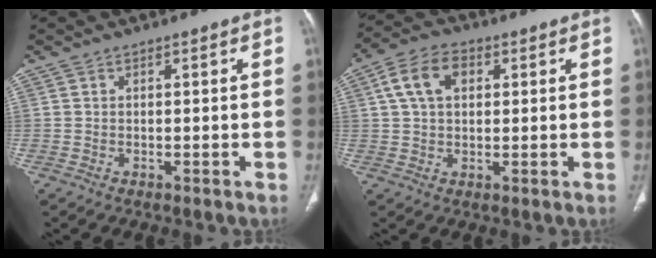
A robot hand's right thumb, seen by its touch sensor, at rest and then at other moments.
{"total": 8.1, "force": [2.4, 5.3, 5.7], "torque": [-0.104, 0.015, 0.039]}